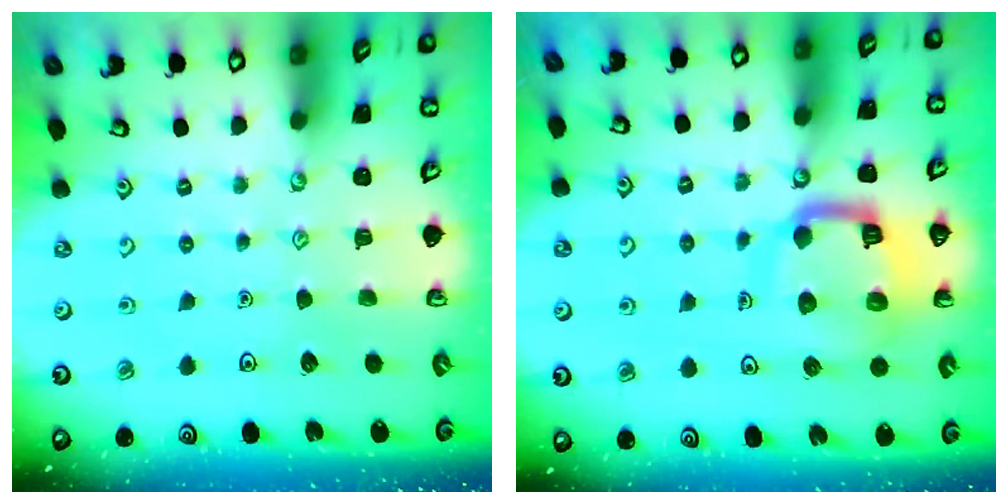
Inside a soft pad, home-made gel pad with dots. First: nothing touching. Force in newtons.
{"total": 12.5, "press": 12.4, "slide": 1.6}